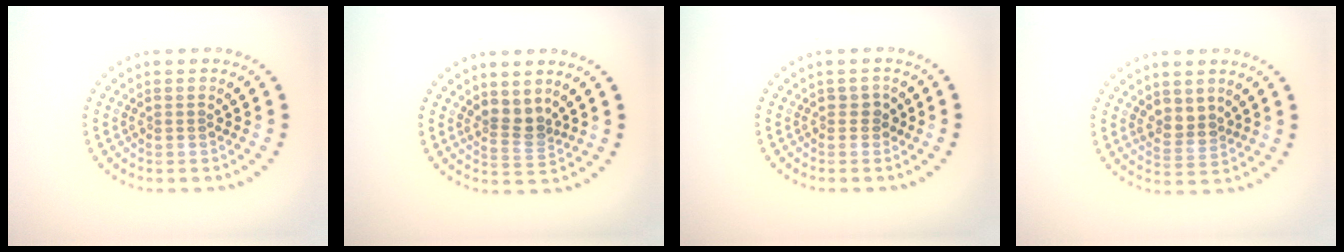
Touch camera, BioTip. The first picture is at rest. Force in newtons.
{"total": 2.4, "press": 1.8, "slide": 1.6}
{"total": 1.1, "press": 1.1, "slide": 0.3}
{"total": 1.9, "press": 1.6, "slide": 1.0}